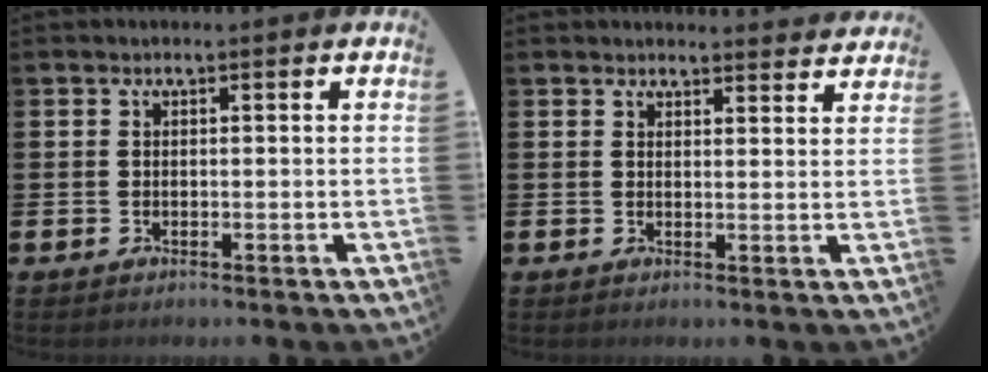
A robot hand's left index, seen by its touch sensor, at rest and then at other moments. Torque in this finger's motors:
{"motor_torque": [0.35, -0.52, 0.12, 0.01]}